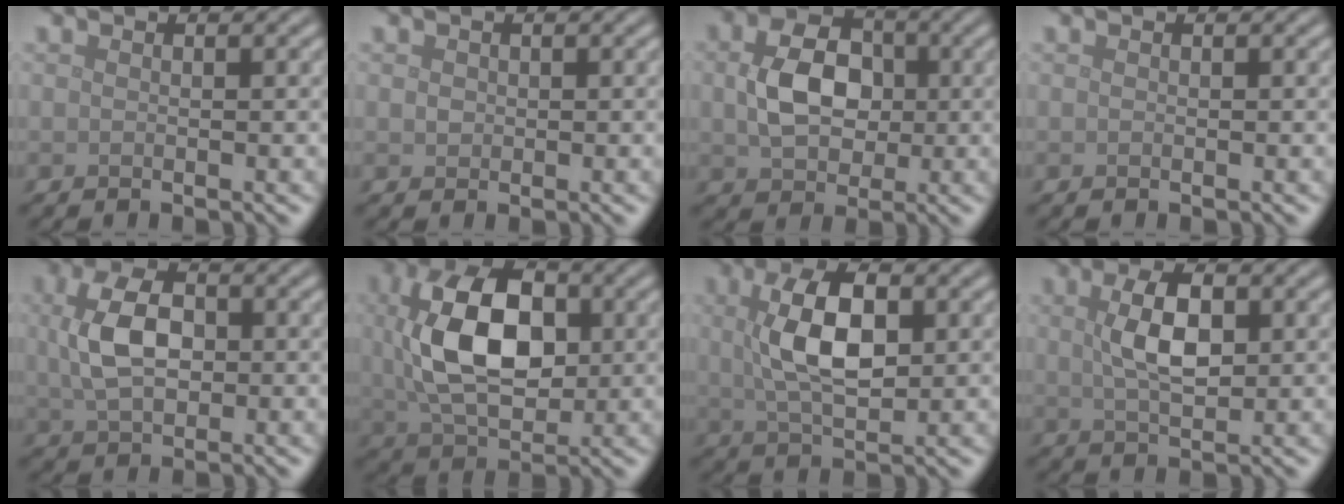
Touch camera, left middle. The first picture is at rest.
{"total": 0.7, "force": [0.2, 0.7, 0.2], "torque": [-0.002, -0.002, 0.002]}
{"total": 5.8, "force": [0.4, 4.2, 3.9], "torque": [-0.085, 0.001, 0.004]}
{"total": 0.0}
{"total": 5.8, "force": [0.6, 3.7, 4.4], "torque": [-0.097, 0.008, 0.009]}
{"total": 10.3, "force": [1.2, 6.3, 8.1], "torque": [-0.160, 0.008, 0.020]}
{"total": 6.6, "force": [1.2, 3.2, 5.7], "torque": [-0.115, 0.008, 0.021]}
{"total": 4.6, "force": [1.0, 2.2, 3.9], "torque": [-0.083, 0.005, 0.016]}